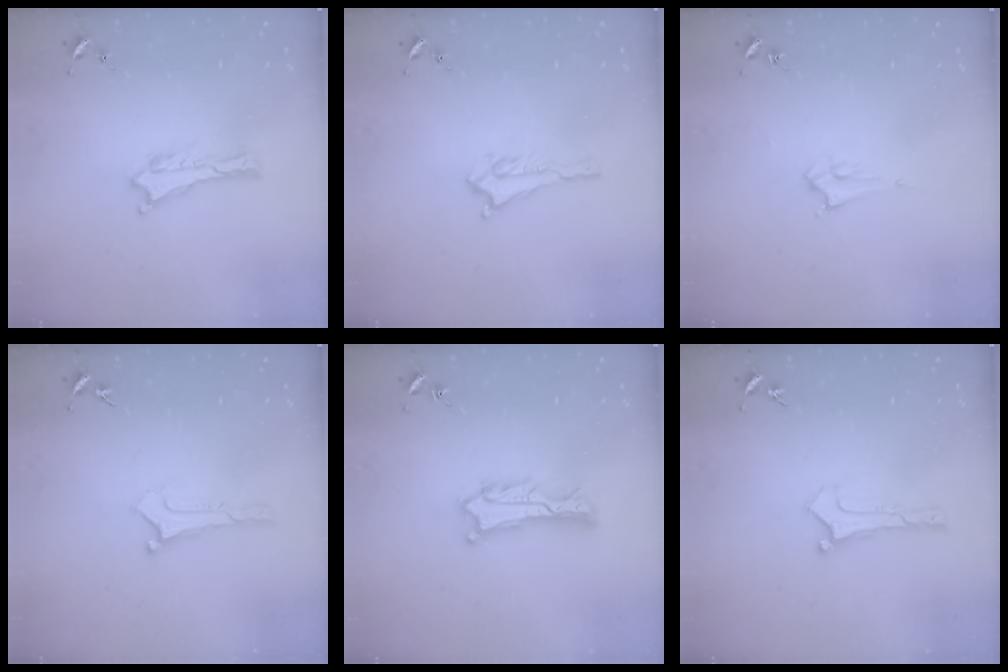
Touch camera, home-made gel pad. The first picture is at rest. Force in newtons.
{"total": 1.5, "press": 1.4, "slide": 0.2}
{"total": 2.1, "press": 2.1, "slide": 0.2}
{"total": 0.0}
{"total": 2.2, "press": 2.2, "slide": 0.2}
{"total": 0.0}